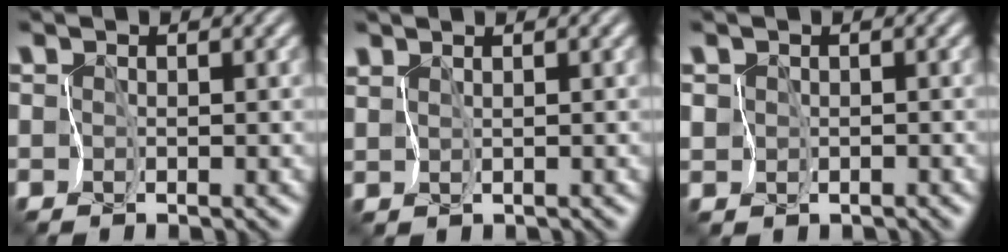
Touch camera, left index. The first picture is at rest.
{"total": 1.4, "force": [1.3, -0.4, -0.5], "torque": [-0.002, -0.010, 0.028]}
{"total": 3.9, "force": [1.1, 3.6, 1.1], "torque": [-0.032, 0.017, -0.011]}